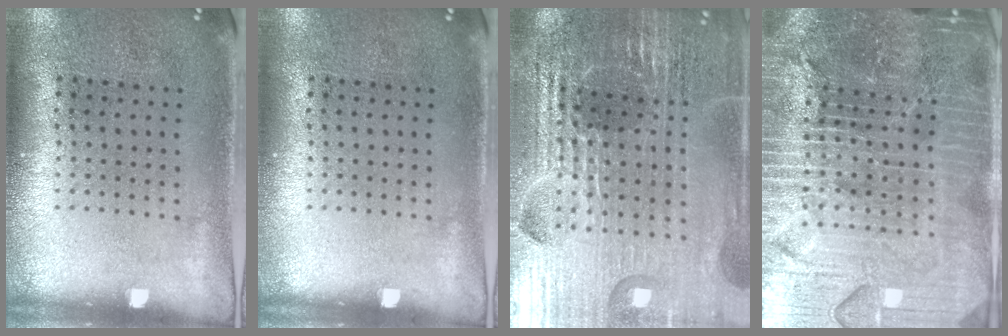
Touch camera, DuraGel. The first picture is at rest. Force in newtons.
{"total": 0.0}
{"total": 6.3, "press": 5.6, "slide": 2.8}
{"total": 6.2, "press": 5.5, "slide": 2.9}